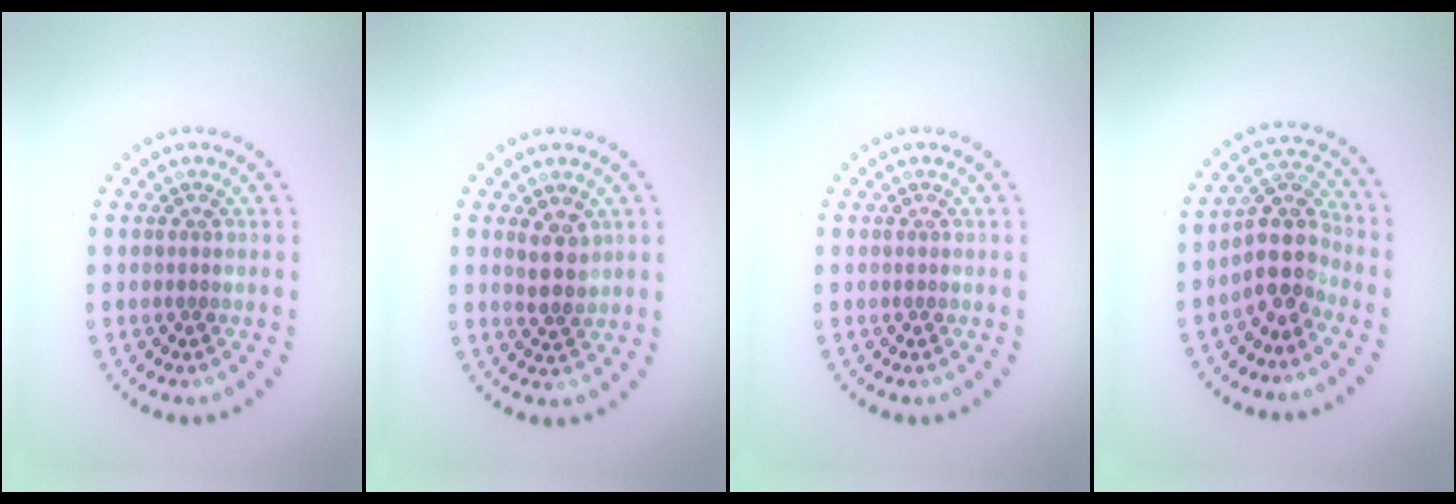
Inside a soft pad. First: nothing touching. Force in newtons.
{"total": 2.1, "press": 2.0, "slide": 0.7}
{"total": 0.0}
{"total": 3.7, "press": 3.0, "slide": 2.2}